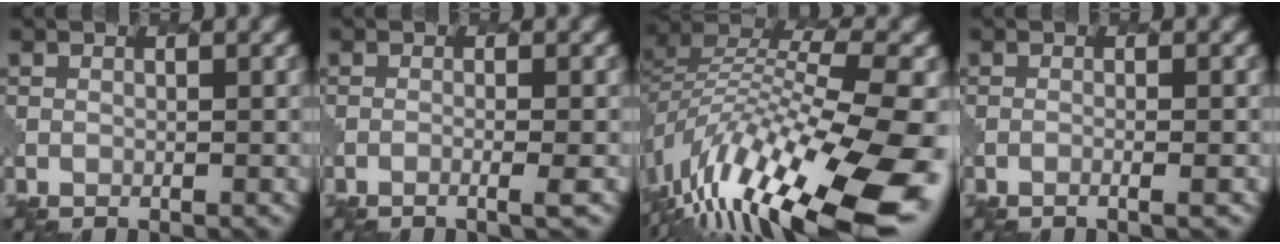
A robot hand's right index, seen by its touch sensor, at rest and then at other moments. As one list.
[{"total": 1.6, "force": [-0.8, 0.3, 1.4], "torque": [-0.011, -0.001, -0.023]}, {"total": 16.8, "force": [-9.3, 5.1, 13.0], "torque": [-0.257, 0.008, -0.155]}, {"total": 1.1, "force": [-0.5, 0.3, 1.0], "torque": [-0.006, 0.002, -0.016]}]